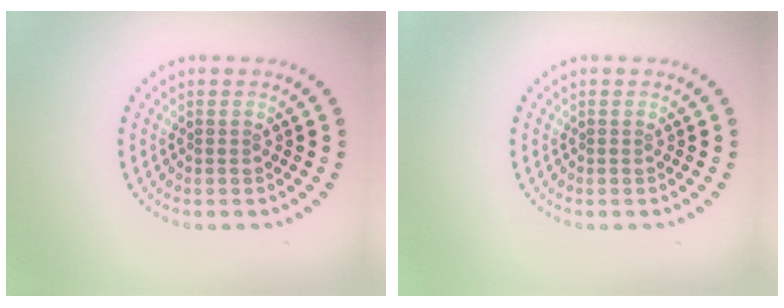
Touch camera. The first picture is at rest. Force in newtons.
{"total": 0.0}